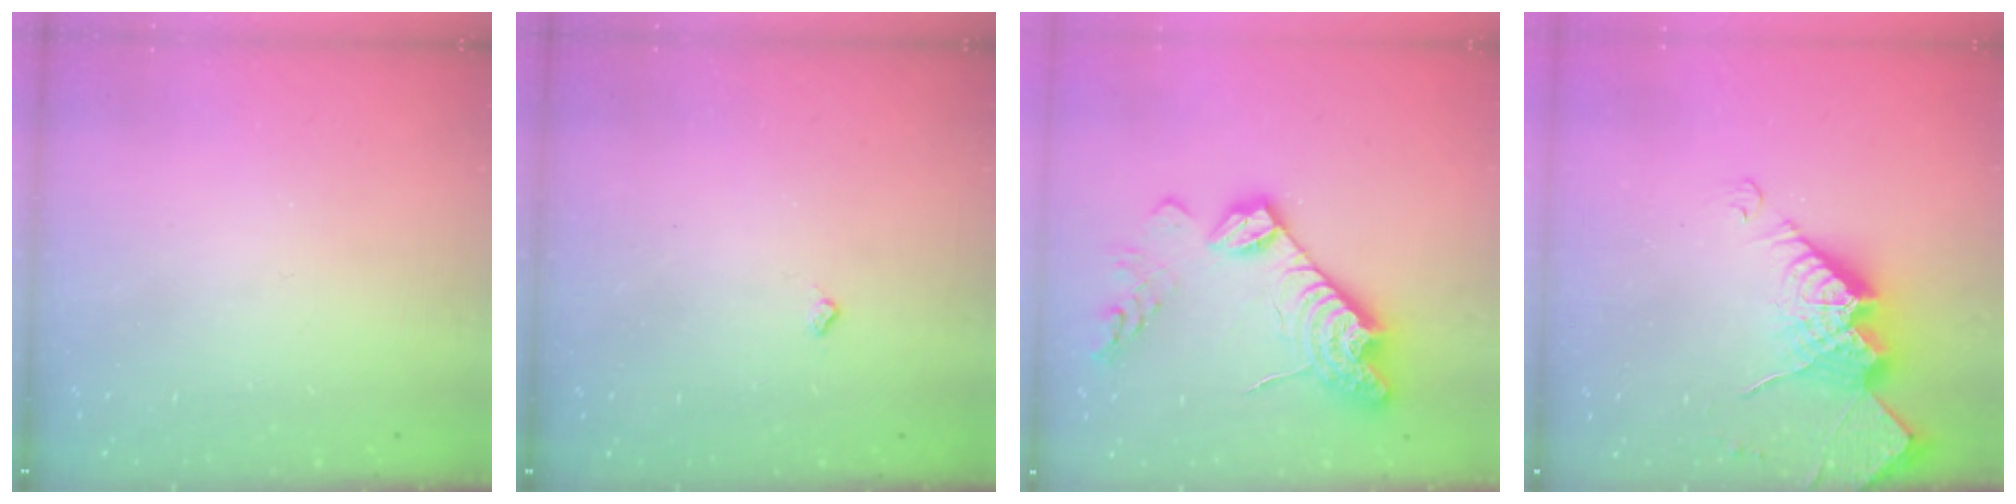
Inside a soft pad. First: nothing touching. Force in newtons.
{"total": 2.8, "press": 2.8, "slide": 0.4}
{"total": 18.6, "press": 18.5, "slide": 1.5}
{"total": 16.0, "press": 16.0, "slide": 1.5}